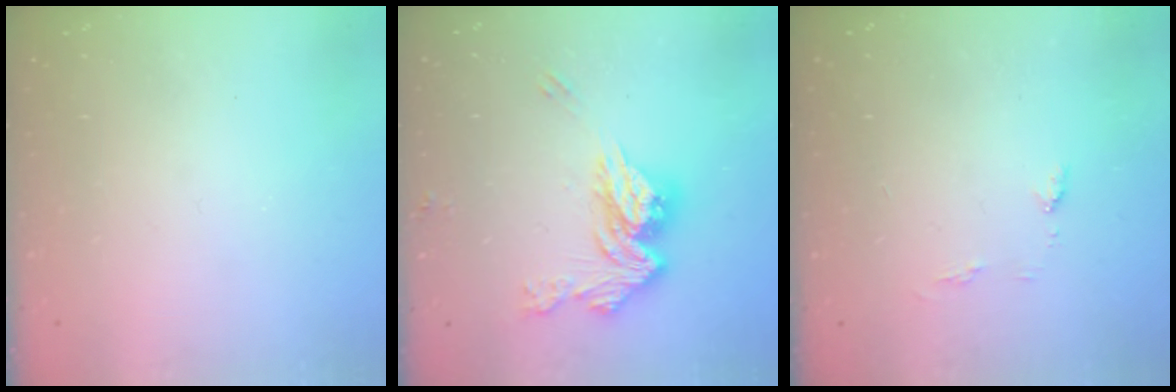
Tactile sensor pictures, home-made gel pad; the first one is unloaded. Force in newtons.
{"total": 14.1, "press": 14.1, "slide": 0.2}
{"total": 5.4, "press": 5.4, "slide": 0.6}